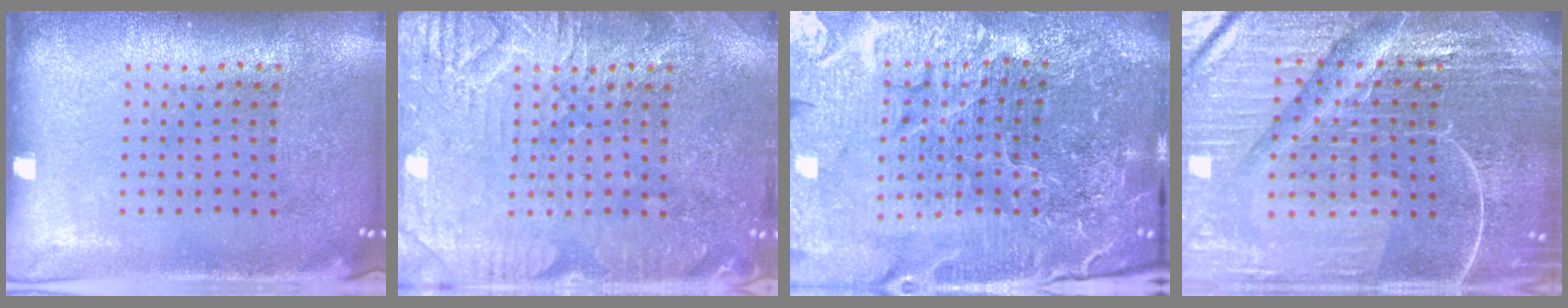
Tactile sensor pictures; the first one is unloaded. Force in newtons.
{"total": 4.5, "press": 4.5, "slide": 0.6}
{"total": 6.7, "press": 5.8, "slide": 3.2}
{"total": 6.4, "press": 5.7, "slide": 2.9}